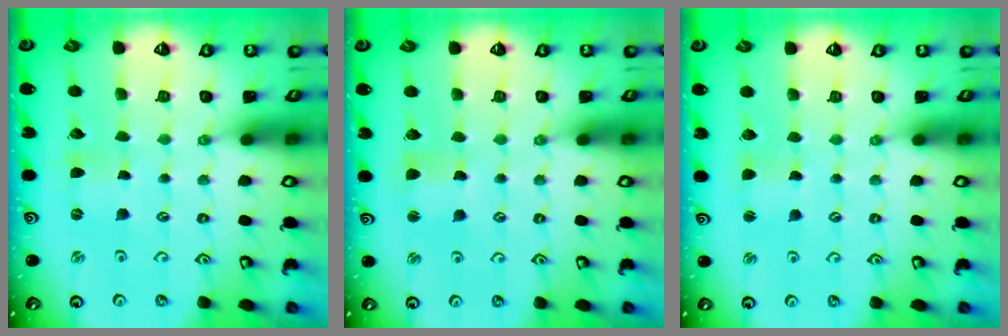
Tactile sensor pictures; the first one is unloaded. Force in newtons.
{"total": 2.4, "press": 2.3, "slide": 0.4}
{"total": 1.6, "press": 1.6, "slide": 0.3}